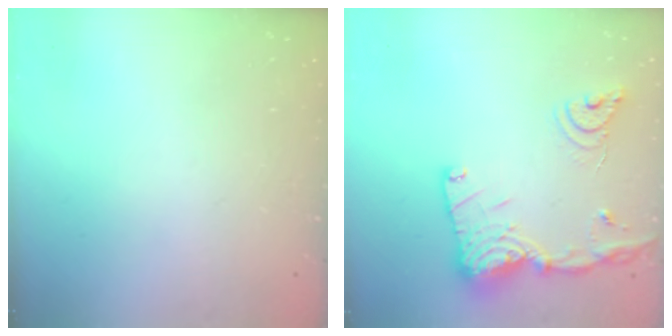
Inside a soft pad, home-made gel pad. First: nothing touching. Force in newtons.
{"total": 18.5, "press": 18.4, "slide": 1.7}